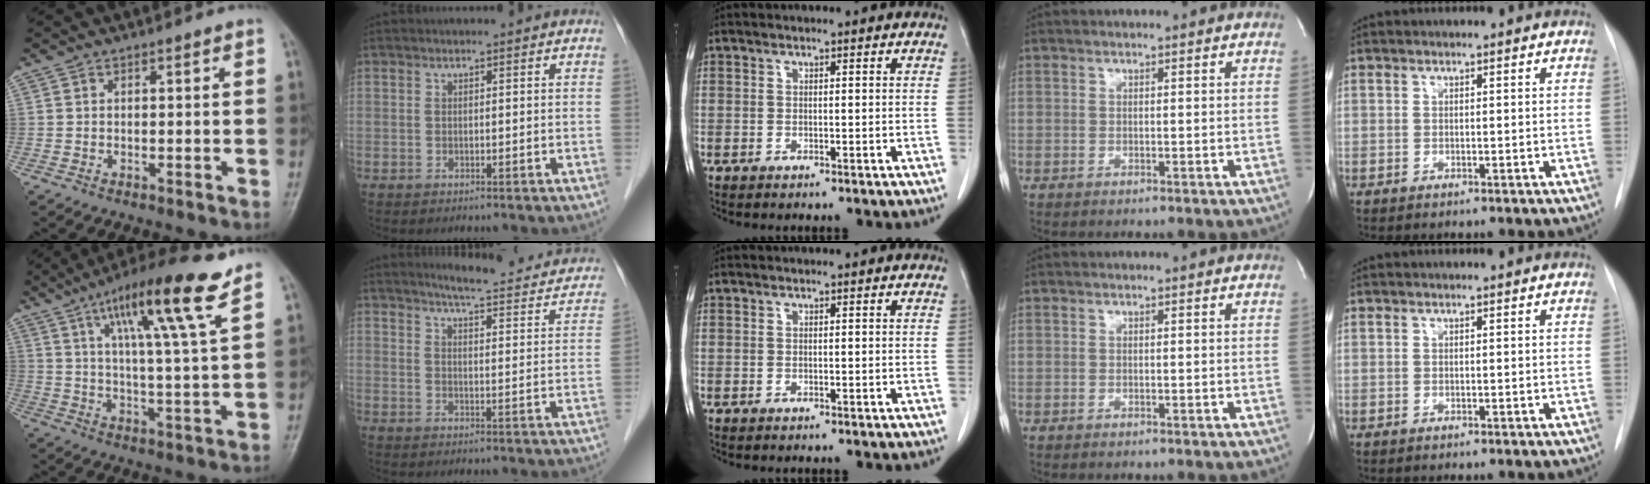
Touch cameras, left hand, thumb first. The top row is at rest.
{"thumb": {"total": 16.3, "force": [9.1, 1.5, 13.4], "torque": [-0.220, -0.032, 0.147]}, "index": {"total": 17.2, "force": [15.9, 2.2, 6.2], "torque": [-0.071, -0.036, 0.182]}}